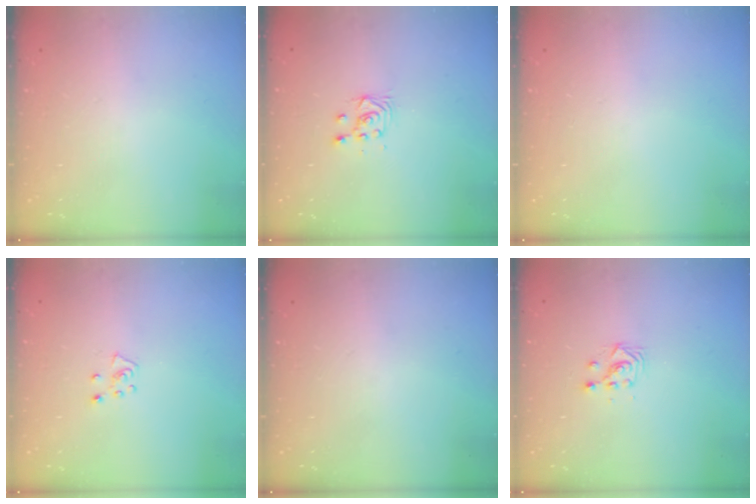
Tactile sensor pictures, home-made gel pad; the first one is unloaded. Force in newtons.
{"total": 4.1, "press": 4.0, "slide": 0.7}
{"total": 0.0}
{"total": 5.0, "press": 4.9, "slide": 0.4}
{"total": 0.0}
{"total": 3.0, "press": 3.0, "slide": 0.2}